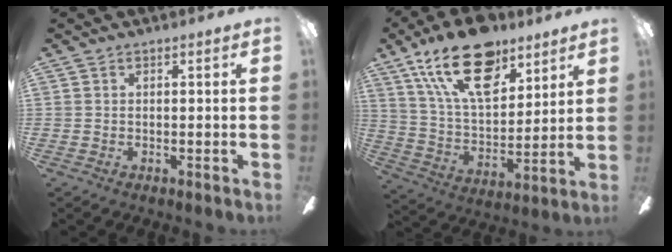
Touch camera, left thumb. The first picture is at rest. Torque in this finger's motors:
{"motor_torque": [2.14, 1.77, 1.83, -0.94, 0.57]}